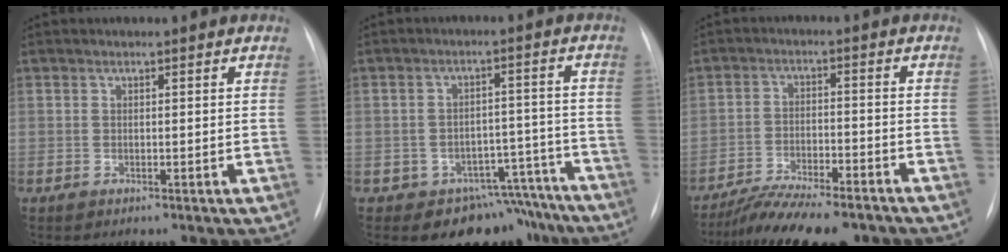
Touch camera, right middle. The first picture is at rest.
{"total": 9.7, "force": [-7.7, 5.9, 0.5], "torque": [0.031, 0.055, -0.094]}
{"total": 12.8, "force": [-10.8, 2.6, 6.3], "torque": [-0.100, -0.004, -0.168]}